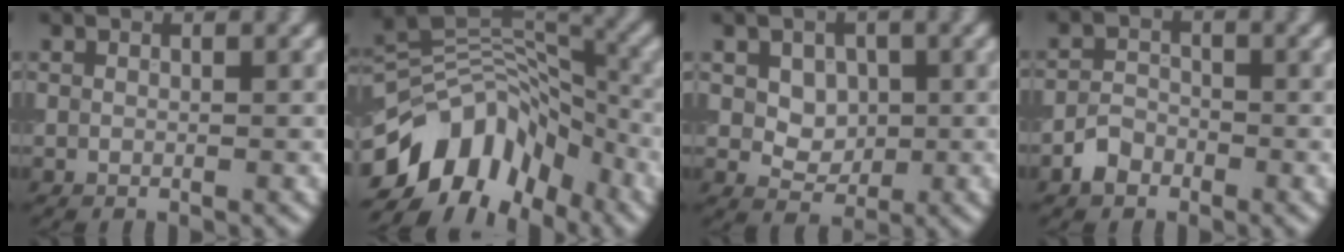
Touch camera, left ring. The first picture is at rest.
{"total": 10.8, "force": [-6.2, 6.9, 5.6], "torque": [-0.086, 0.021, -0.120]}
{"total": 2.8, "force": [0.6, 2.1, 1.7], "torque": [-0.026, -0.004, 0.014]}
{"total": 2.1, "force": [-1.4, 1.3, 0.7], "torque": [-0.010, 0.008, -0.031]}